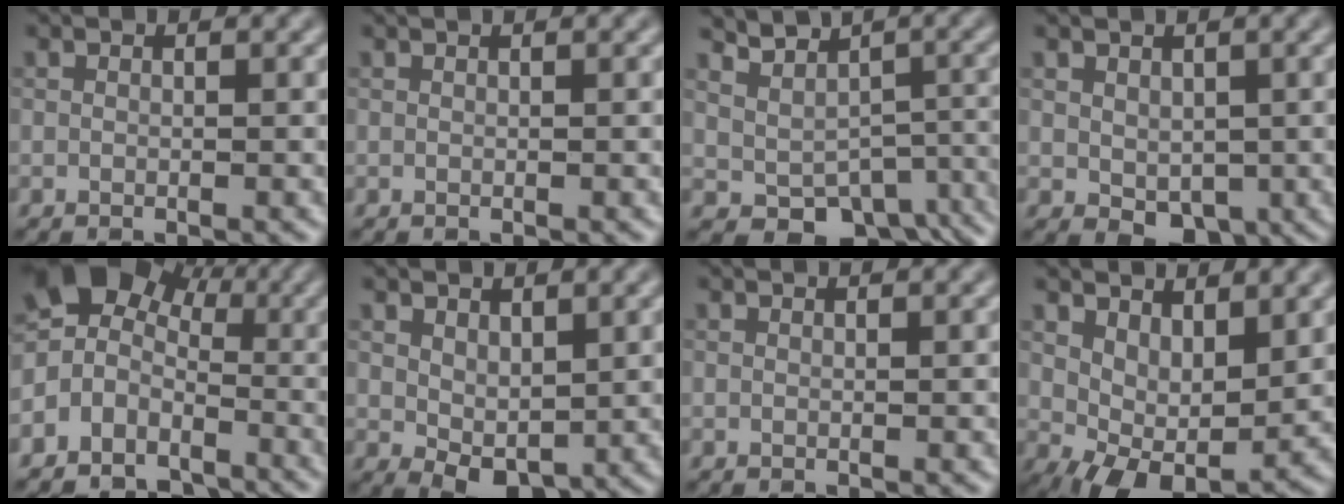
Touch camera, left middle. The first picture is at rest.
{"total": 0.7, "force": [0.5, 0.2, 0.5], "torque": [-0.004, 0.001, 0.002]}
{"total": 5.3, "force": [-0.3, 4.2, 3.2], "torque": [-0.028, -0.020, 0.008]}
{"total": 2.9, "force": [0.3, 2.2, 1.8], "torque": [-0.030, -0.010, 0.013]}
{"total": 6.5, "force": [-1.9, 5.6, 2.9], "torque": [-0.043, -0.001, -0.052]}
{"total": 3.3, "force": [0.9, 2.0, 2.5], "torque": [-0.048, -0.008, 0.022]}
{"total": 0.7, "force": [0.6, 0.1, 0.3], "torque": [-0.002, -0.002, 0.004]}
{"total": 6.2, "force": [1.8, 3.4, 4.8], "torque": [-0.062, -0.012, 0.043]}